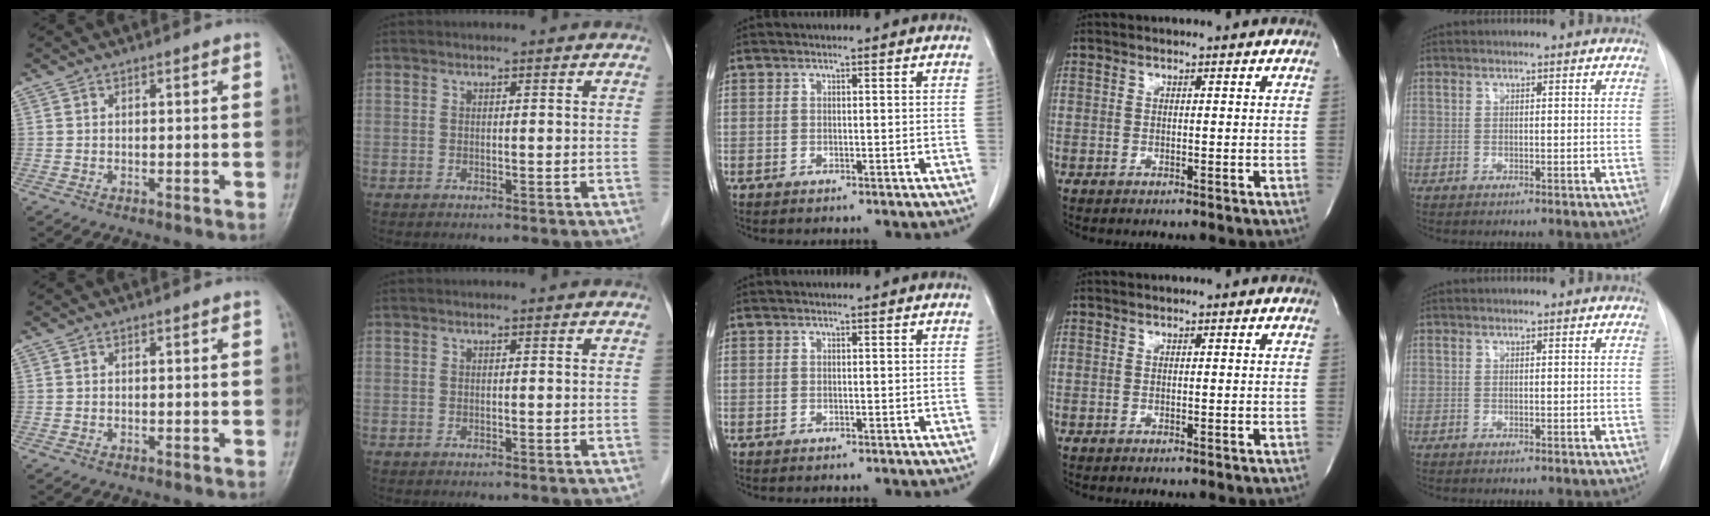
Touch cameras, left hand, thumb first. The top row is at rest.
{}